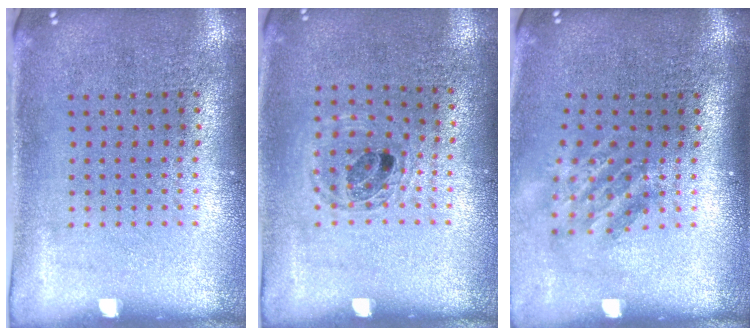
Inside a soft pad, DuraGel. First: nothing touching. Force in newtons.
{"total": 1.0, "press": 0.9, "slide": 0.3}
{"total": 1.7, "press": 1.2, "slide": 1.2}